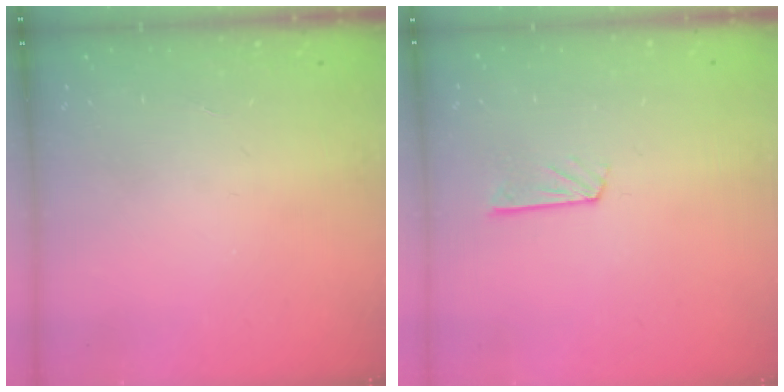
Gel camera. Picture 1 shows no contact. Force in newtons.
{"total": 4.4, "press": 4.4, "slide": 0.3}